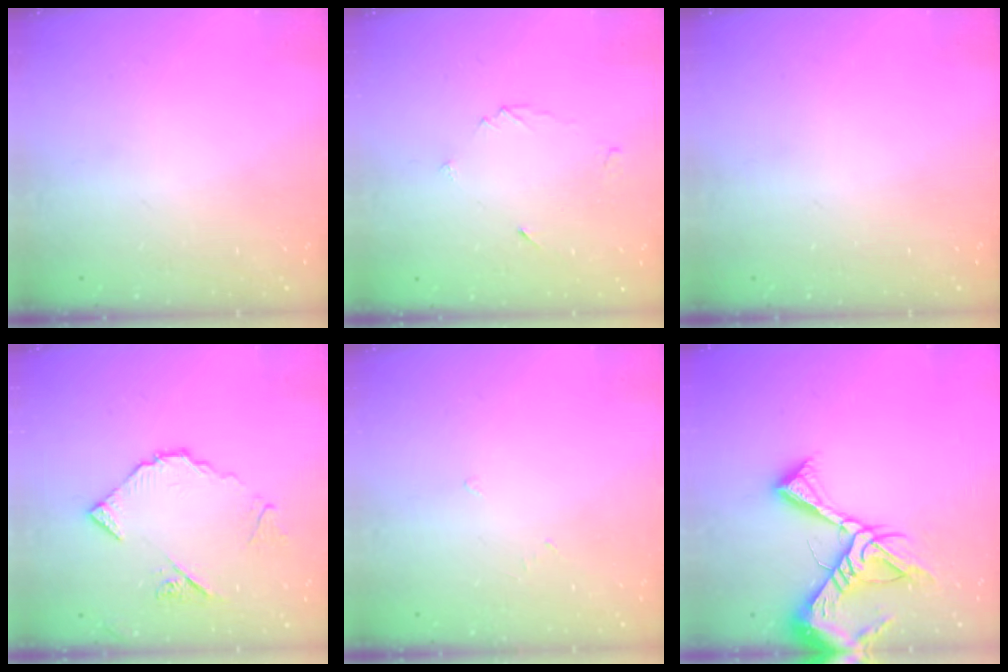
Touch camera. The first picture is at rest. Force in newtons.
{"total": 3.3, "press": 3.3, "slide": 0.4}
{"total": 0.0}
{"total": 9.8, "press": 9.7, "slide": 1.1}
{"total": 2.6, "press": 2.6, "slide": 0.3}
{"total": 16.0, "press": 15.9, "slide": 1.6}